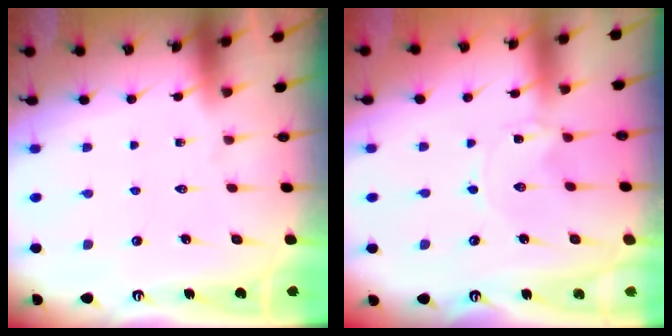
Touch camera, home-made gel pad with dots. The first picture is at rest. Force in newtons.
{"total": 0.0}